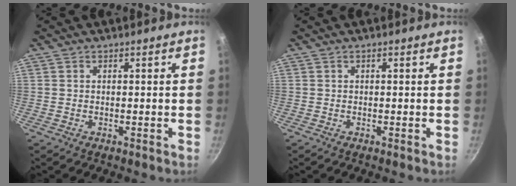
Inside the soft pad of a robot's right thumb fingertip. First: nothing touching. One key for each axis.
{"total": 0.0}